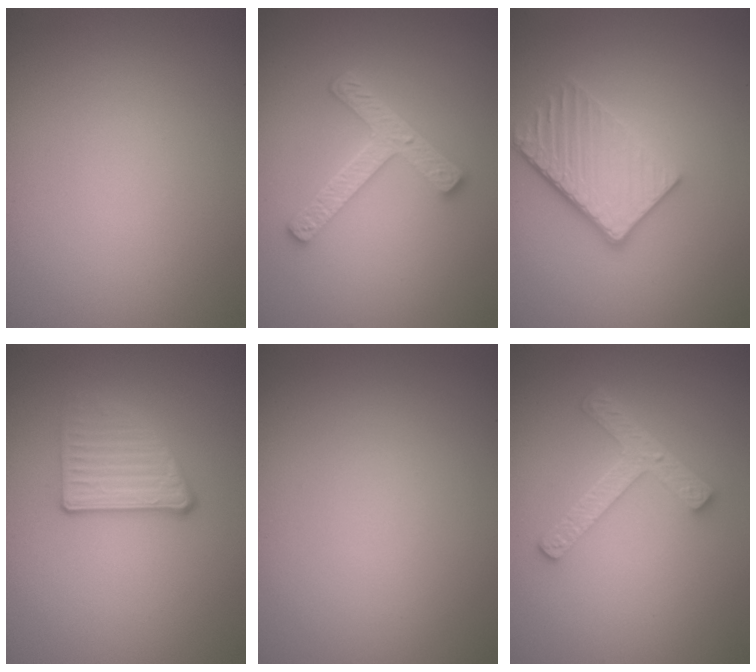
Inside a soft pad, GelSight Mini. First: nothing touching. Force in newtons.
{"total": 4.3, "press": 3.3, "slide": 2.8}
{"total": 4.0, "press": 3.4, "slide": 2.1}
{"total": 2.8, "press": 2.3, "slide": 1.5}
{"total": 0.0}
{"total": 3.9, "press": 2.9, "slide": 2.5}